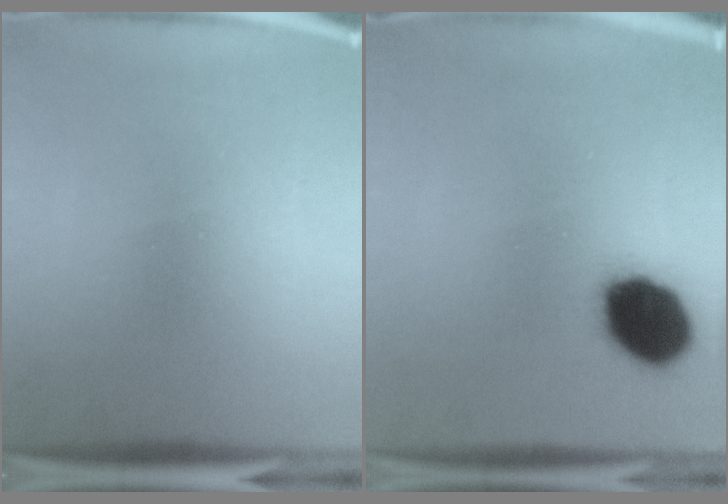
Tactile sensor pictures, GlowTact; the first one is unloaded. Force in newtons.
{"total": 16.0}